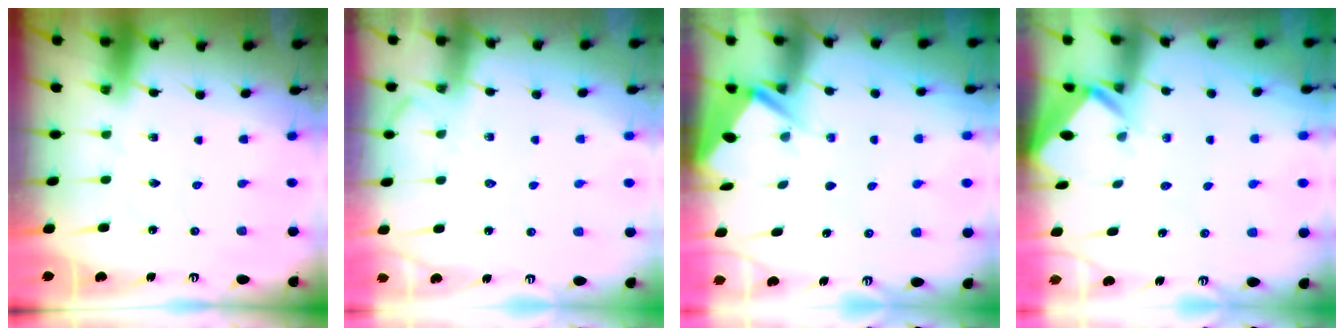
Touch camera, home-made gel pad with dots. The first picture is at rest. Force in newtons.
{"total": 5.3, "press": 5.3, "slide": 0.7}
{"total": 2.8, "press": 2.8, "slide": 0.4}
{"total": 2.7, "press": 2.7, "slide": 0.2}